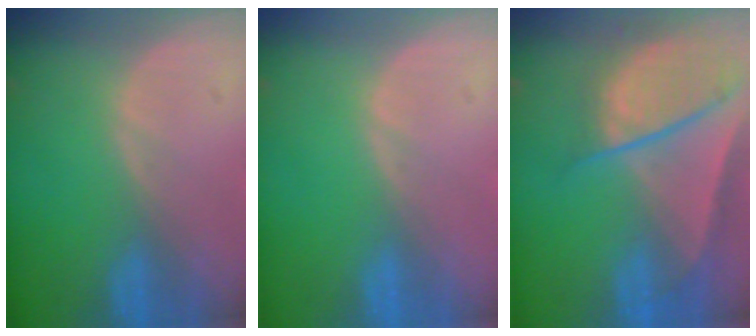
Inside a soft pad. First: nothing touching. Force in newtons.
{"total": 0.0}
{"total": 9.3, "press": 8.0, "slide": 4.7}